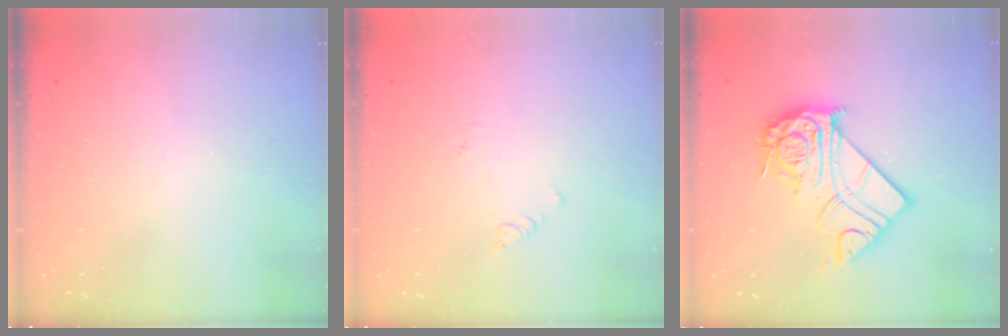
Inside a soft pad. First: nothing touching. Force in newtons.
{"total": 1.9, "press": 1.9, "slide": 0.4}
{"total": 17.4, "press": 17.3, "slide": 1.7}